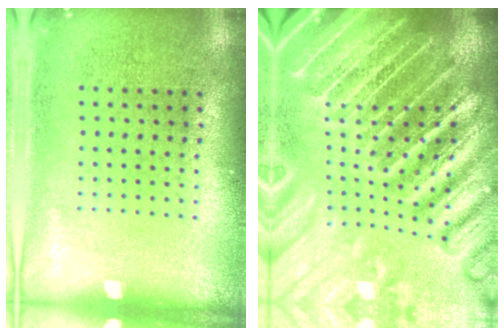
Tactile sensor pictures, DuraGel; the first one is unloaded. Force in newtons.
{"total": 5.6, "press": 4.8, "slide": 2.7}